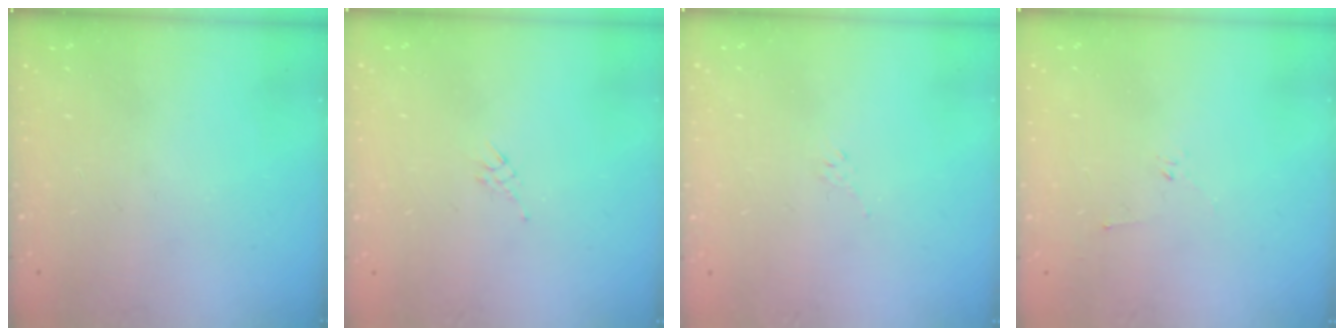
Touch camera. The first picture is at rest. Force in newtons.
{"total": 3.5, "press": 3.4, "slide": 0.8}
{"total": 4.3, "press": 4.2, "slide": 0.9}
{"total": 2.2, "press": 2.1, "slide": 0.7}